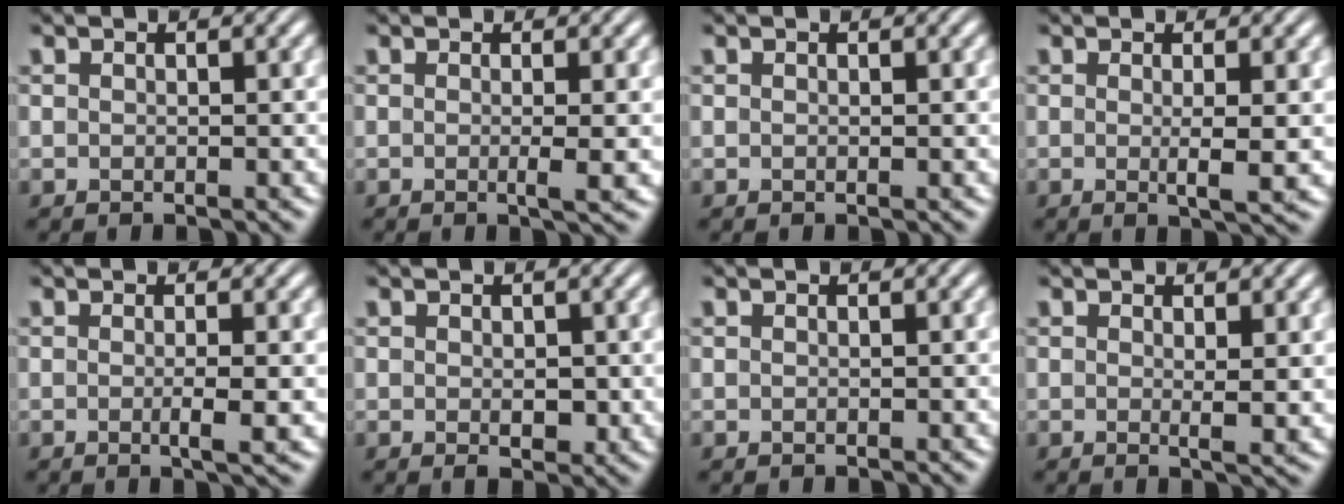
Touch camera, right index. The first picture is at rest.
{"total": 1.5, "force": [0.0, -0.2, 1.5], "torque": [-0.025, -0.004, -0.003]}
{"total": 0.0}
{"total": 2.5, "force": [0.1, -0.1, 2.5], "torque": [-0.044, -0.011, 0.002]}
{"total": 1.9, "force": [-0.2, -0.1, 1.9], "torque": [-0.032, -0.004, -0.007]}
{"total": 1.6, "force": [-0.3, 0.9, 1.3], "torque": [-0.023, -0.015, 0.003]}
{"total": 0.0}
{"total": 1.5, "force": [0.5, -0.1, 1.4], "torque": [-0.024, -0.011, 0.008]}